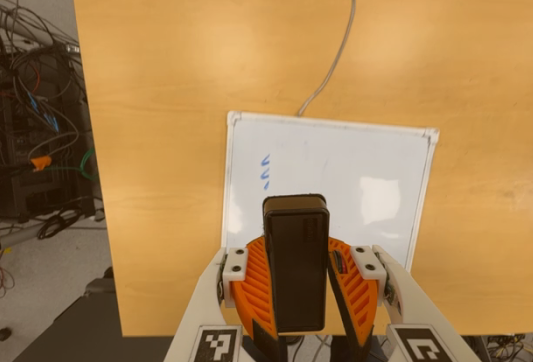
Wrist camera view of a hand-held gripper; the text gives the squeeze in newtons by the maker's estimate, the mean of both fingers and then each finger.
{"total": 8.2, "left": 8.6, "right": 7.7}